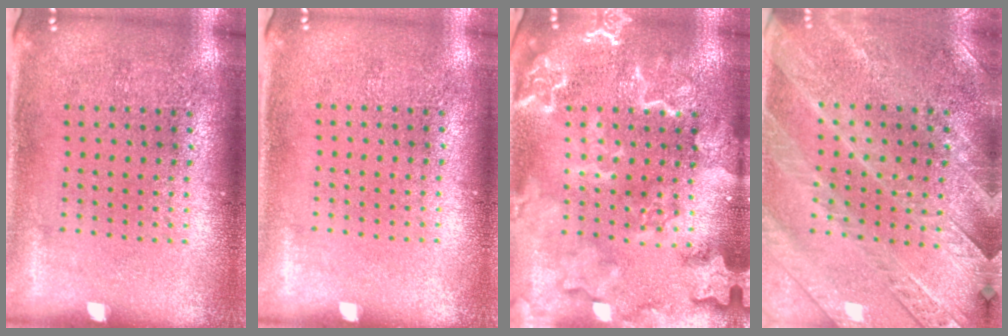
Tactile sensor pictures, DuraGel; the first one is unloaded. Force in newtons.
{"total": 0.0}
{"total": 4.7, "press": 4.7, "slide": 0.7}
{"total": 2.8, "press": 2.6, "slide": 0.9}